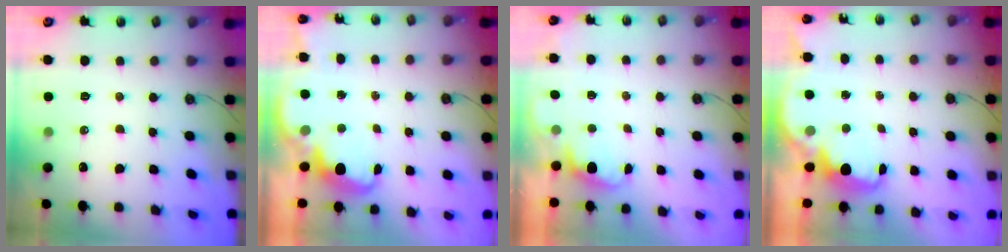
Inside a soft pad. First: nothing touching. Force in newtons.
{"total": 2.9, "press": 2.9, "slide": 0.6}
{"total": 0.7, "press": 0.1, "slide": 0.7}
{"total": 2.7, "press": 2.6, "slide": 0.7}